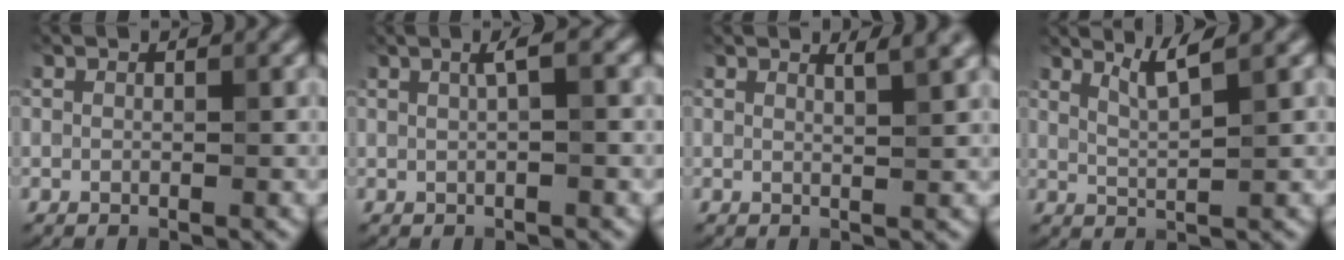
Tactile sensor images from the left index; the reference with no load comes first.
{"total": 2.0, "force": [0.5, 0.4, 1.9], "torque": [-0.028, 0.011, 0.006]}
{"total": 2.1, "force": [1.5, 0.6, 1.4], "torque": [-0.002, 0.005, 0.013]}
{"total": 2.7, "force": [1.9, 0.4, 1.9], "torque": [-0.029, 0.000, 0.038]}